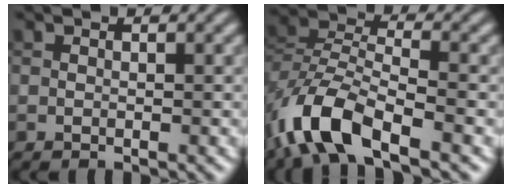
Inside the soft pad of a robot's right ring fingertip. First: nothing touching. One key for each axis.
{"total": 8.1, "fx": -4.7, "fy": 3.5, "fz": 5.5, "tx": -0.109, "ty": 0.000, "tz": -0.100}